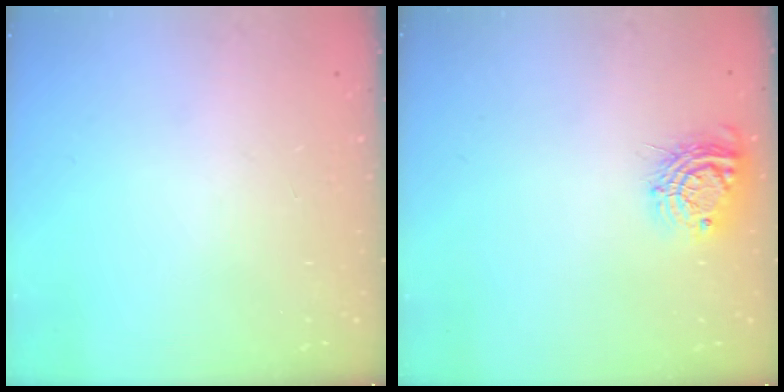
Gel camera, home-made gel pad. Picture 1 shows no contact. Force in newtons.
{"total": 9.6, "press": 9.6, "slide": 0.5}